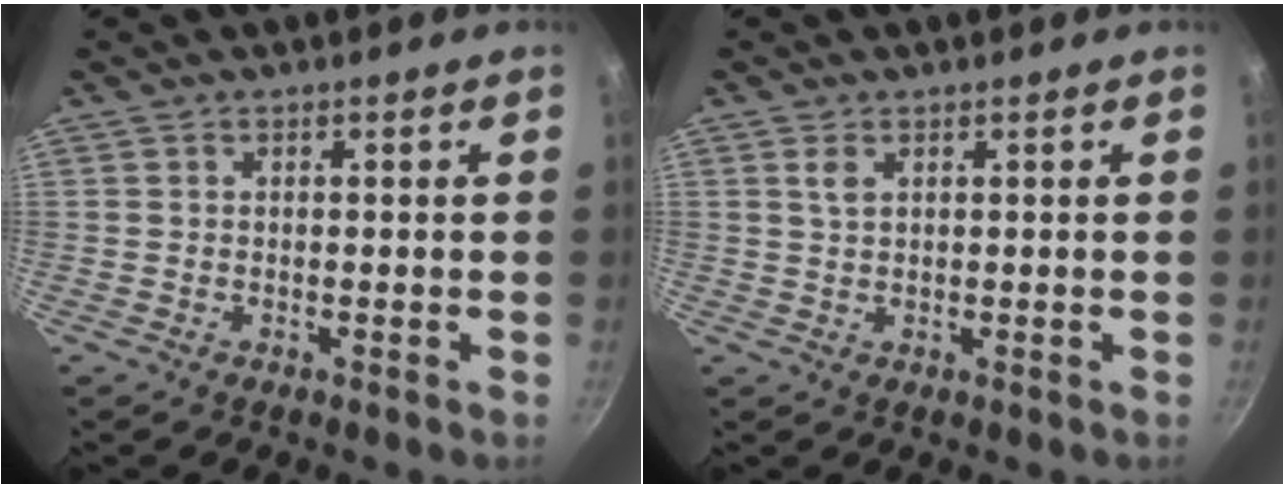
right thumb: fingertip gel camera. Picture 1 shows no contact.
{"total": 2.1, "force": [1.0, 1.1, 1.5], "torque": [-0.028, -0.005, 0.020]}